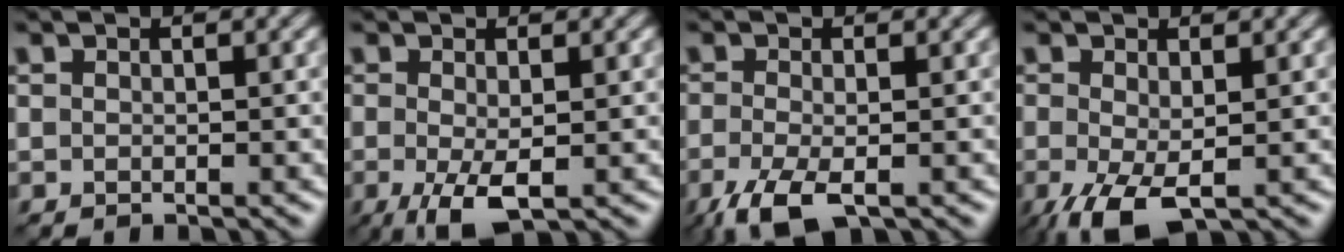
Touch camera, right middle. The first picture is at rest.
{"total": 4.0, "force": [-1.3, 1.7, 3.4], "torque": [-0.078, -0.008, -0.017]}
{"total": 4.8, "force": [-2.8, 1.7, 3.6], "torque": [-0.083, -0.004, -0.049]}
{"total": 5.3, "force": [-2.1, 2.5, 4.2], "torque": [-0.108, -0.016, -0.030]}